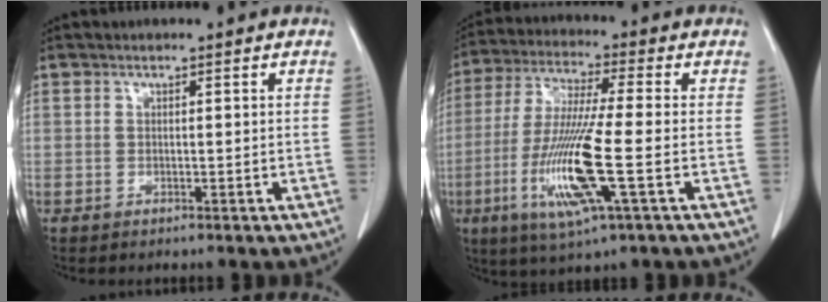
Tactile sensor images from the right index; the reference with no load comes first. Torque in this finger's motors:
{"motor_torque": [1.87, -0.27, 0.48, 0.14]}